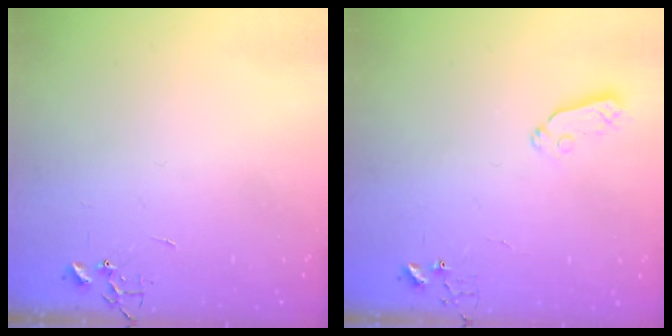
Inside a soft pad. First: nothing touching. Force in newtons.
{"total": 5.0, "press": 4.9, "slide": 1.1}